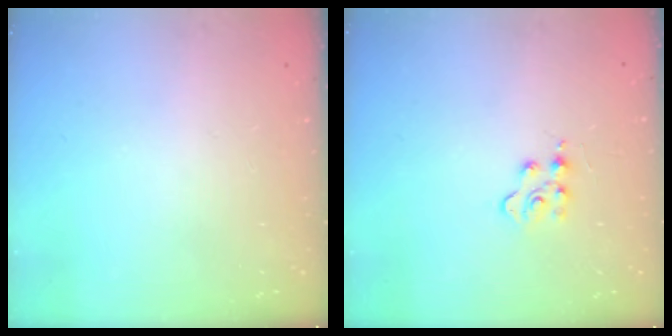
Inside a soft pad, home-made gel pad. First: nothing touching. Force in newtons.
{"total": 3.8, "press": 3.7, "slide": 0.5}